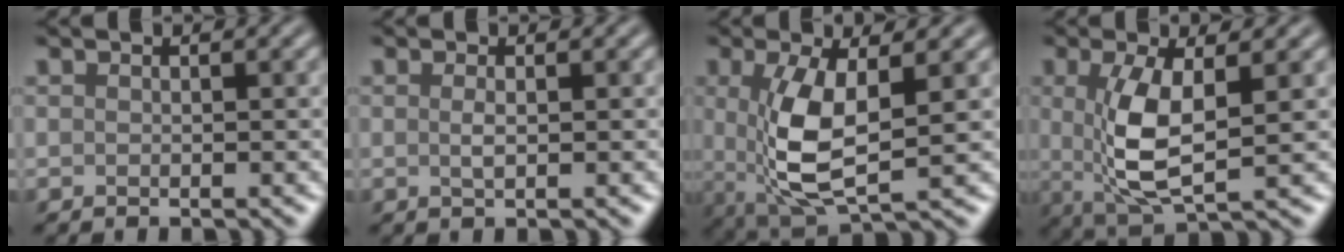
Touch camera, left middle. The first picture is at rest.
{"total": 0.9, "force": [0.1, 0.3, 0.9], "torque": [-0.020, 0.001, 0.002]}
{"total": 7.0, "force": [0.5, 2.6, 6.5], "torque": [-0.144, -0.012, 0.014]}
{"total": 6.1, "force": [0.6, 2.2, 5.7], "torque": [-0.129, -0.009, 0.015]}